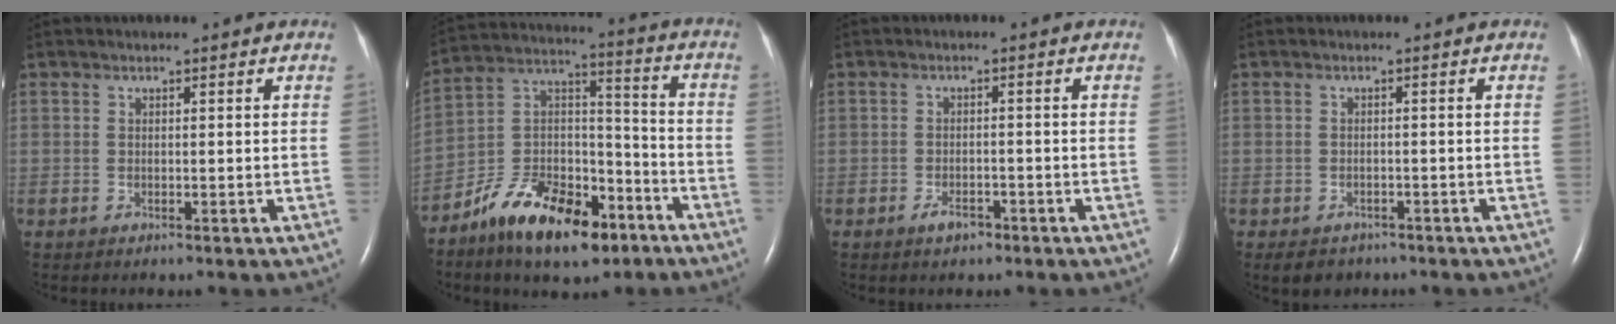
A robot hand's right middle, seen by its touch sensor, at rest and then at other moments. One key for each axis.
{"total": 17.3, "fx": -11.2, "fy": 7.2, "fz": 11.0, "tx": -0.196, "ty": 0.025, "tz": -0.192}
{"total": 2.4, "fx": -1.7, "fy": 1.1, "fz": 1.3, "tx": -0.028, "ty": 0.001, "tz": -0.024}
{"total": 4.4, "fx": -3.3, "fy": 2.7, "fz": 1.1, "tx": -0.015, "ty": 0.002, "tz": -0.043}